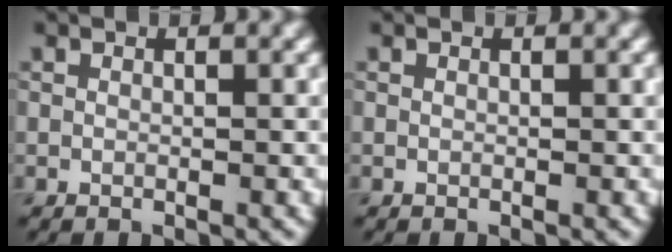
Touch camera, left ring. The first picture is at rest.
{"total": 0.0}